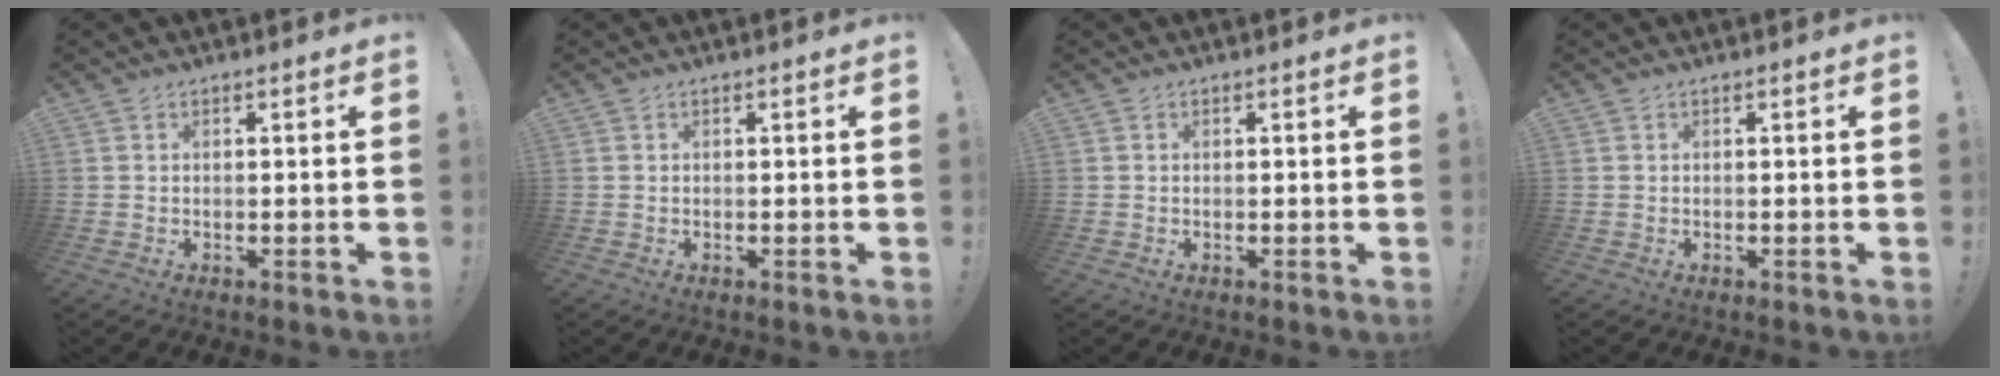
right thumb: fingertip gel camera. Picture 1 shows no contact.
{"total": 0.0}
{"total": 0.0}
{"total": 0.0}